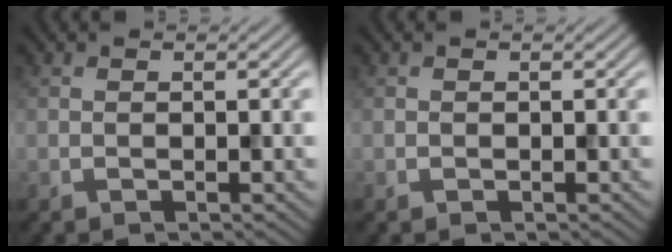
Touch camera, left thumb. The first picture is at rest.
{"total": 0.0}